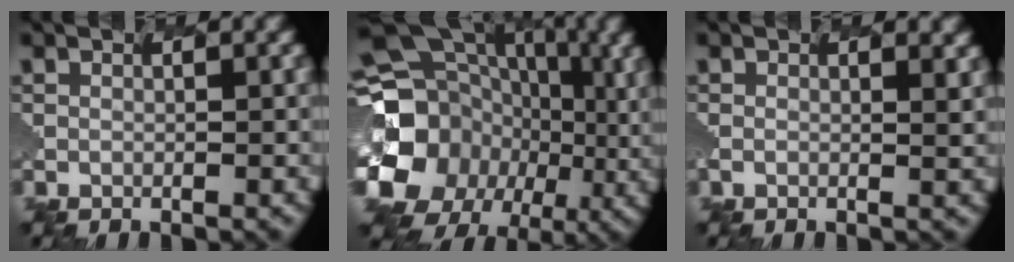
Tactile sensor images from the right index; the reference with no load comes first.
{"total": 19.3, "force": [-3.3, 17.9, 6.2], "torque": [-0.150, -0.010, -0.106]}
{"total": 0.7, "force": [0.5, -0.4, 0.0], "torque": [0.005, 0.009, -0.005]}